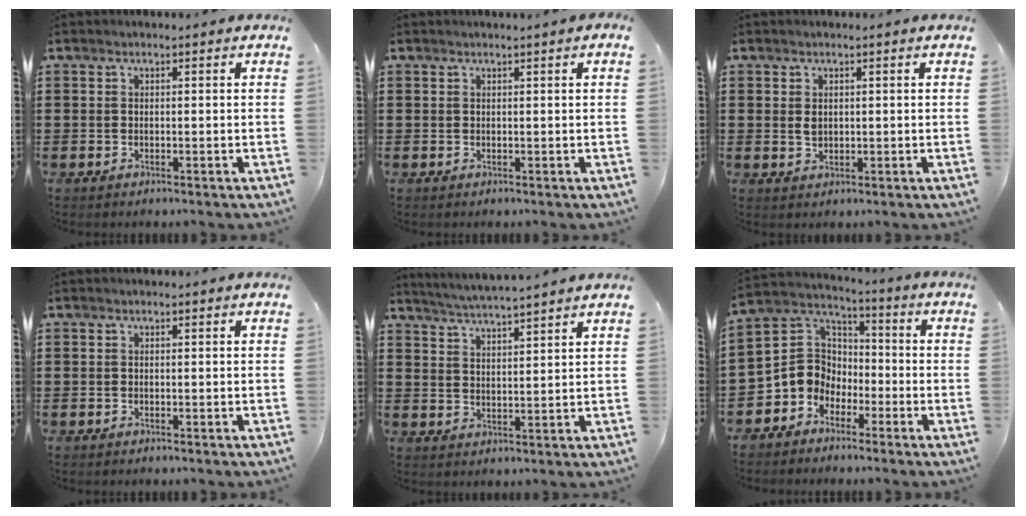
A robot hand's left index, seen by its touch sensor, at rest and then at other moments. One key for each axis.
{"total": 0.6, "fx": 0.4, "fy": -0.2, "fz": 0.4, "tx": -0.005, "ty": -0.002, "tz": 0.007}
{"total": 1.4, "fx": 0.2, "fy": 1.0, "fz": 1.0, "tx": -0.022, "ty": 0.006, "tz": 0.004}
{"total": 0.0}
{"total": 4.0, "fx": 3.8, "fy": -0.9, "fz": 0.7, "tx": -0.029, "ty": -0.026, "tz": 0.066}
{"total": 7.1, "fx": -2.7, "fy": 6.3, "fz": 1.9, "tx": -0.079, "ty": 0.001, "tz": -0.059}